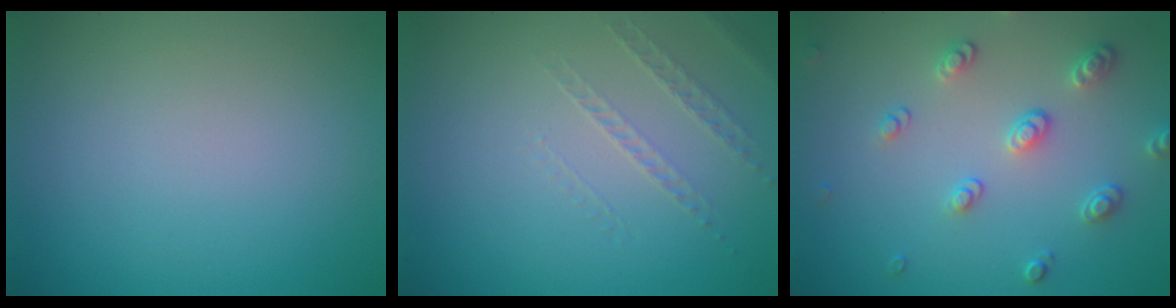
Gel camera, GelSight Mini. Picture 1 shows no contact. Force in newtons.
{"total": 1.1, "press": 0.6, "slide": 0.9}
{"total": 2.7, "press": 2.6, "slide": 0.4}